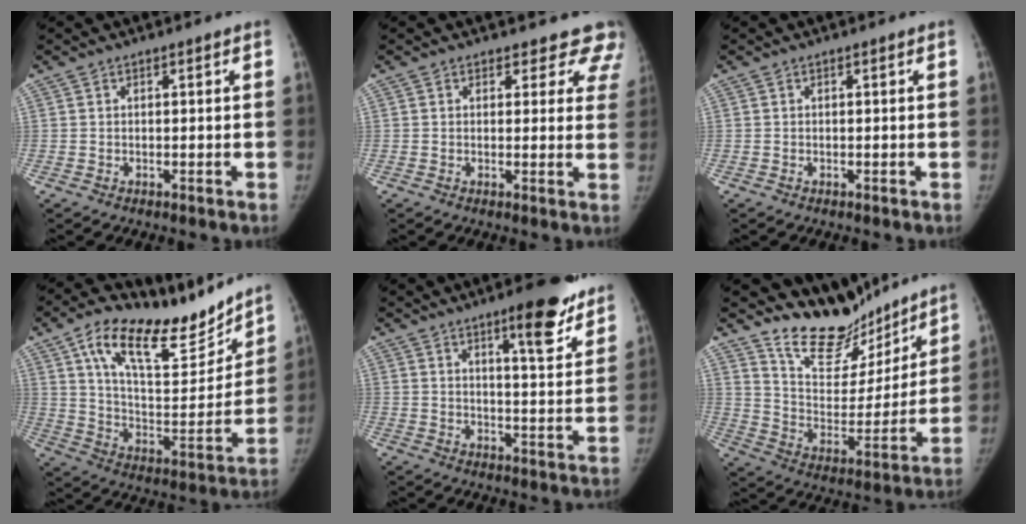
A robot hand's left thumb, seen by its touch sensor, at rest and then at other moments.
{"total": 8.4, "force": [7.4, 4.0, 0.3], "torque": [0.061, -0.031, 0.049]}
{"total": 0.0}
{"total": 20.8, "force": [14.9, 8.0, 12.1], "torque": [-0.147, -0.071, 0.253]}
{"total": 11.2, "force": [7.5, 2.6, 7.9], "torque": [-0.083, -0.045, 0.103]}
{"total": 16.4, "force": [14.6, 6.3, 4.2], "torque": [-0.008, -0.110, 0.252]}